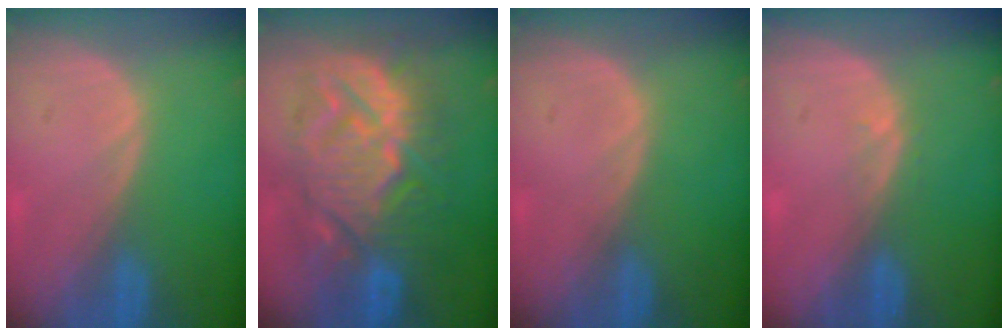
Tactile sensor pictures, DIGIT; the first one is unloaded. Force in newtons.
{"total": 13.4, "press": 13.4, "slide": 1.5}
{"total": 0.0}
{"total": 1.0, "press": 0.7, "slide": 0.7}